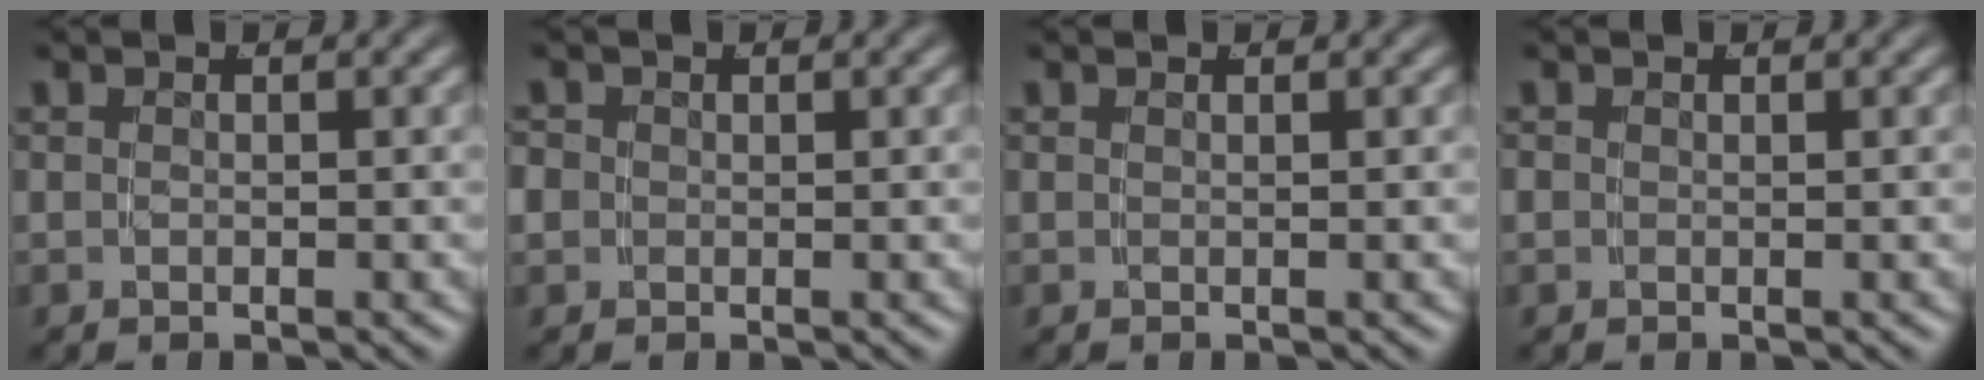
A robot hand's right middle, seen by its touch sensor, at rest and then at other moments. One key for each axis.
{"total": 2.2, "fx": 0.1, "fy": 2.1, "fz": 0.5, "tx": -0.024, "ty": -0.005, "tz": -0.002}
{"total": 0.0}
{"total": 0.7, "fx": 0.3, "fy": 0.7, "fz": 0.1, "tx": -0.008, "ty": 0.000, "tz": 0.001}